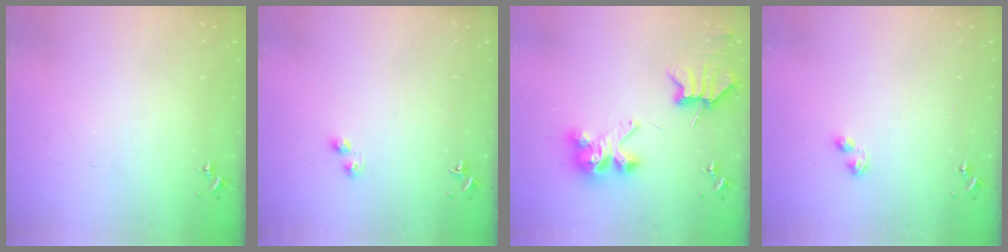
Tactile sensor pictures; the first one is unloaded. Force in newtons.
{"total": 2.8, "press": 2.8, "slide": 0.4}
{"total": 7.4, "press": 7.4, "slide": 0.6}
{"total": 2.9, "press": 2.9, "slide": 0.4}